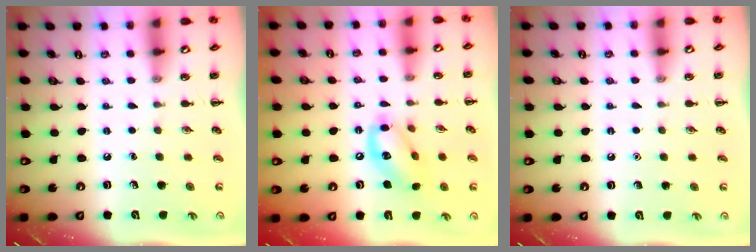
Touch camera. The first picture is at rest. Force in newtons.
{"total": 13.5, "press": 13.2, "slide": 2.9}
{"total": 1.6, "press": 1.6, "slide": 0.1}